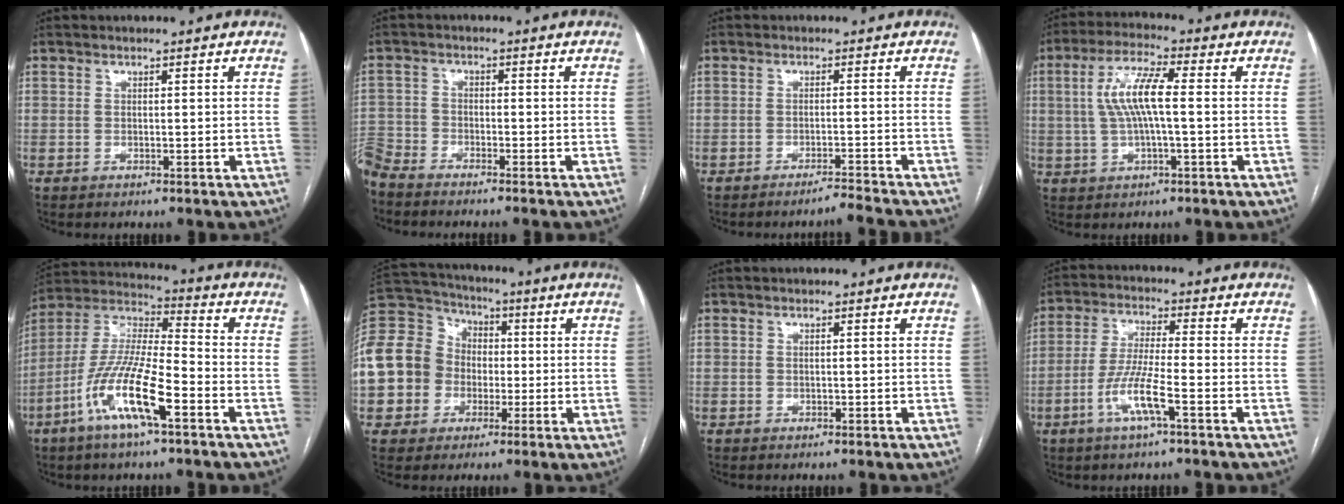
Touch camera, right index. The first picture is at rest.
{"total": 7.1, "force": [-6.6, 2.0, 1.6], "torque": [-0.036, -0.004, -0.129]}
{"total": 3.2, "force": [-3.0, -1.2, 0.2], "torque": [-0.004, -0.014, -0.048]}
{"total": 8.4, "force": [0.6, 1.7, 8.2], "torque": [-0.169, 0.016, 0.011]}
{"total": 14.5, "force": [-6.7, 2.4, 12.7], "torque": [-0.263, -0.005, -0.128]}
{"total": 16.3, "force": [-2.8, 14.6, 6.7], "torque": [-0.191, 0.049, -0.040]}
{"total": 0.0}
{"total": 7.8, "force": [-3.5, 0.4, 6.9], "torque": [-0.143, -0.002, -0.069]}